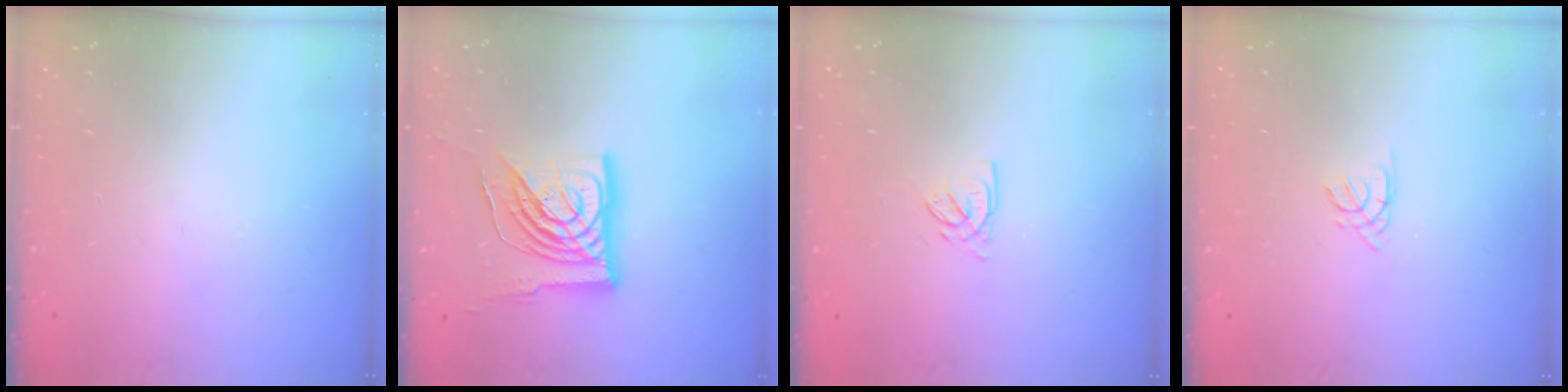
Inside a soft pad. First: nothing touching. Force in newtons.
{"total": 20.3, "press": 20.1, "slide": 2.6}
{"total": 2.5, "press": 2.5, "slide": 0.3}
{"total": 1.7, "press": 1.7, "slide": 0.3}